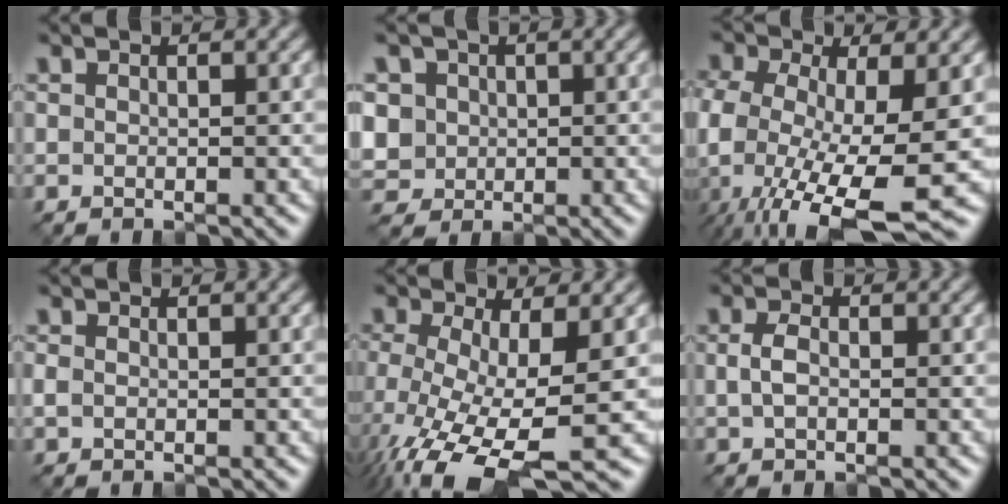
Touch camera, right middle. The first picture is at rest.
{"total": 5.2, "force": [1.2, 4.7, 1.9], "torque": [-0.052, 0.017, 0.017]}
{"total": 11.9, "force": [-3.8, 4.9, 10.2], "torque": [-0.208, -0.022, -0.066]}
{"total": 0.8, "force": [-0.1, 0.6, 0.4], "torque": [-0.010, -0.001, -0.003]}
{"total": 9.9, "force": [-3.7, 3.5, 8.4], "torque": [-0.172, -0.023, -0.066]}
{"total": 1.4, "force": [0.0, 0.7, 1.2], "torque": [-0.032, 0.006, -0.002]}